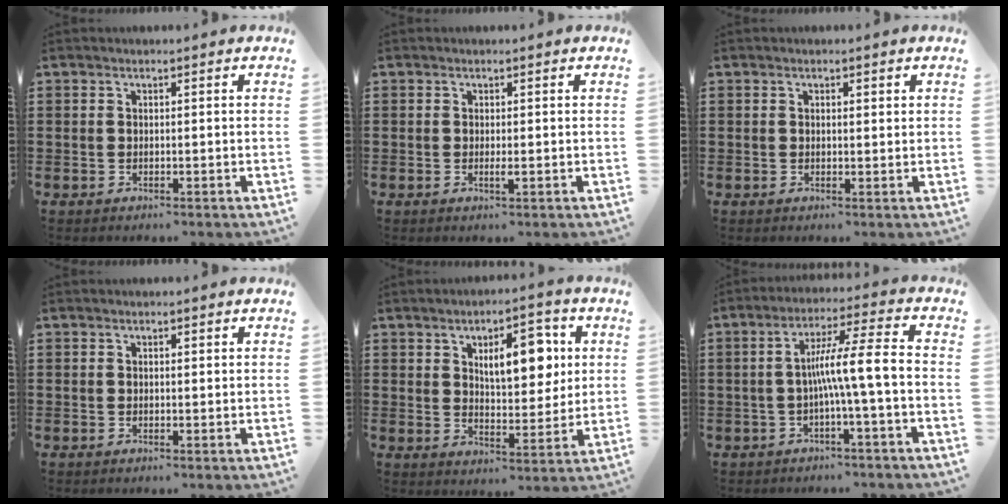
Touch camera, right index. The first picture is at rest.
{"total": 1.1, "force": [-0.1, 0.0, 1.1], "torque": [-0.020, -0.004, -0.002]}
{"total": 0.8, "force": [0.3, 0.3, 0.7], "torque": [-0.014, 0.003, 0.005]}
{"total": 0.6, "force": [0.2, 0.2, 0.5], "torque": [-0.010, 0.002, 0.004]}
{"total": 9.0, "force": [3.1, 4.2, 7.3], "torque": [-0.111, -0.003, 0.046]}
{"total": 8.2, "force": [-1.7, 0.0, 8.1], "torque": [-0.142, 0.001, -0.035]}